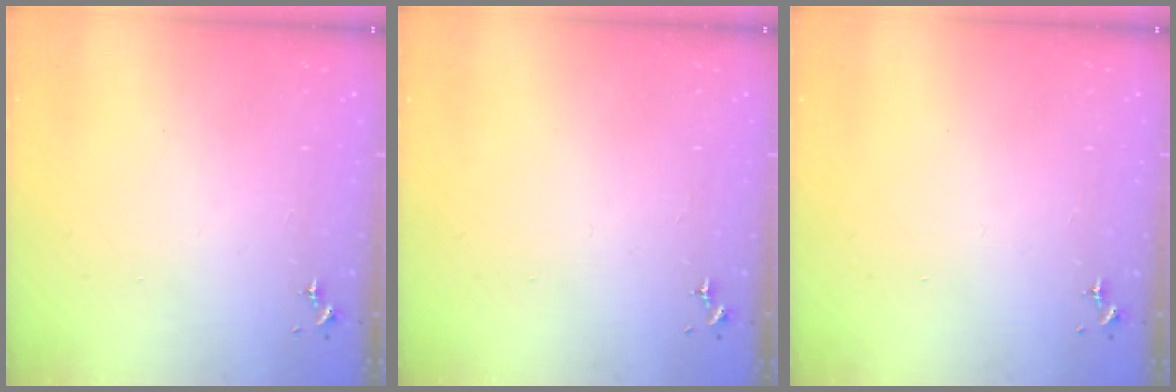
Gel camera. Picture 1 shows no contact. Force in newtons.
{"total": 0.0}
{"total": 0.0}